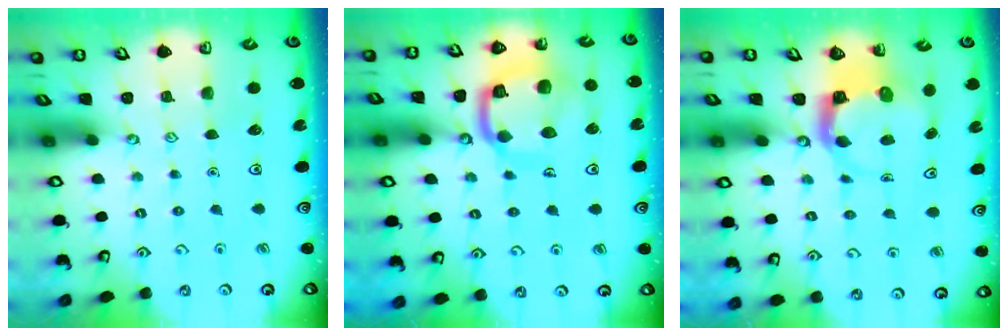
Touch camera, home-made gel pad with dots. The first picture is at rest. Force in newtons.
{"total": 14.6, "press": 14.5, "slide": 1.6}
{"total": 4.0, "press": 4.0, "slide": 0.3}